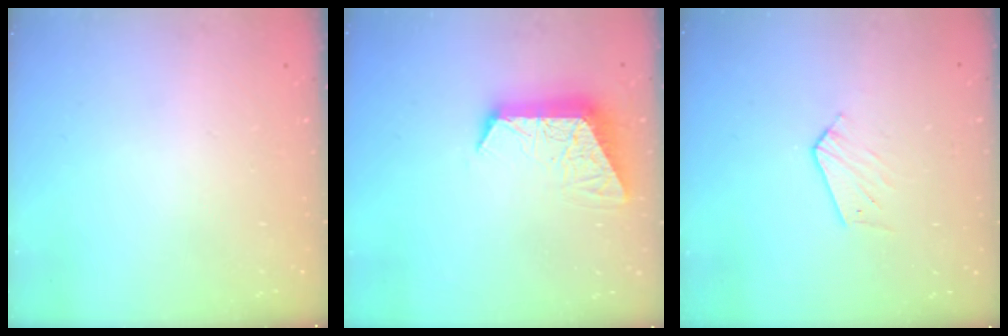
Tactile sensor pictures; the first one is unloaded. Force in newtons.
{"total": 11.7, "press": 11.7, "slide": 1.0}
{"total": 4.2, "press": 4.2, "slide": 0.4}